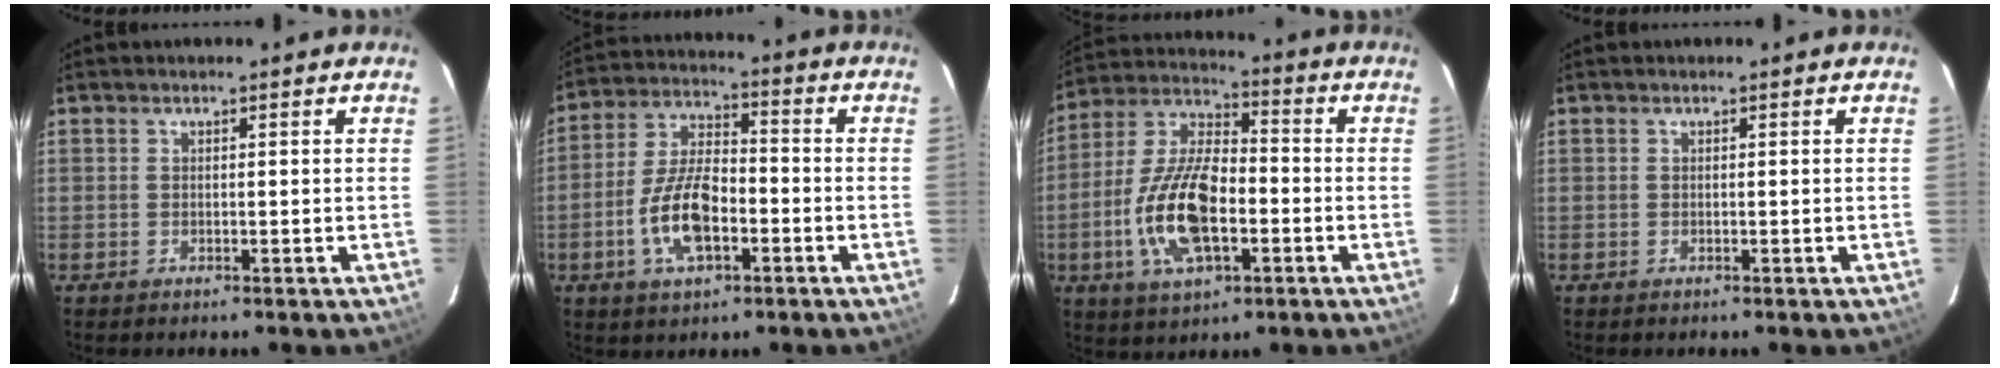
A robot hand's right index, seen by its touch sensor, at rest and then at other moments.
{"total": 11.5, "force": [-4.0, 5.1, 9.5], "torque": [-0.199, 0.005, -0.072]}
{"total": 16.2, "force": [-4.4, 7.1, 13.9], "torque": [-0.292, 0.000, -0.082]}
{"total": 0.0}